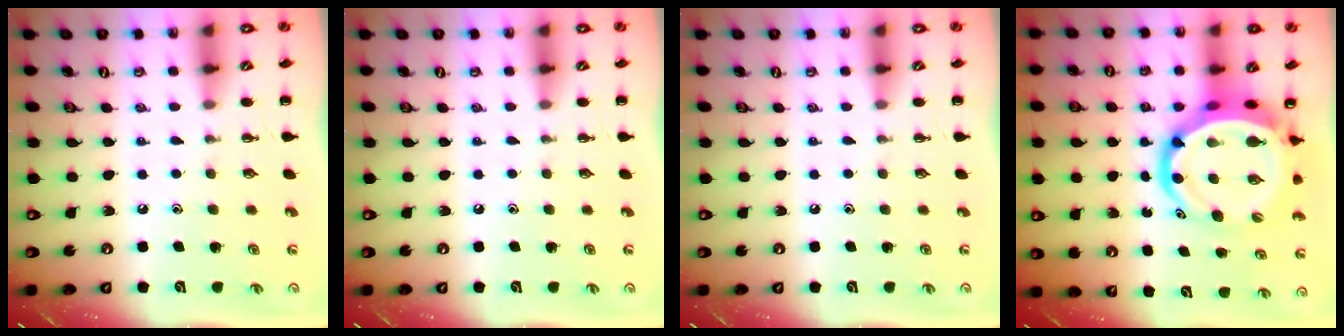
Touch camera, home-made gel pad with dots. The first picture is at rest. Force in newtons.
{"total": 0.0}
{"total": 0.0}
{"total": 13.2, "press": 12.7, "slide": 3.6}